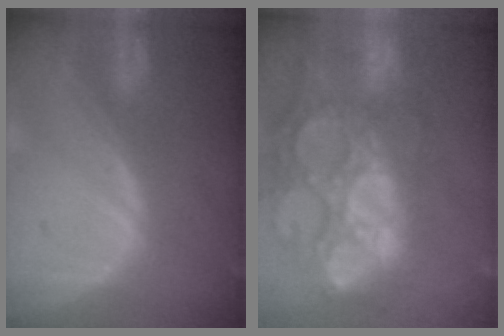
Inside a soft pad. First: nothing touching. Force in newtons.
{"total": 15.7, "press": 12.9, "slide": 8.9}